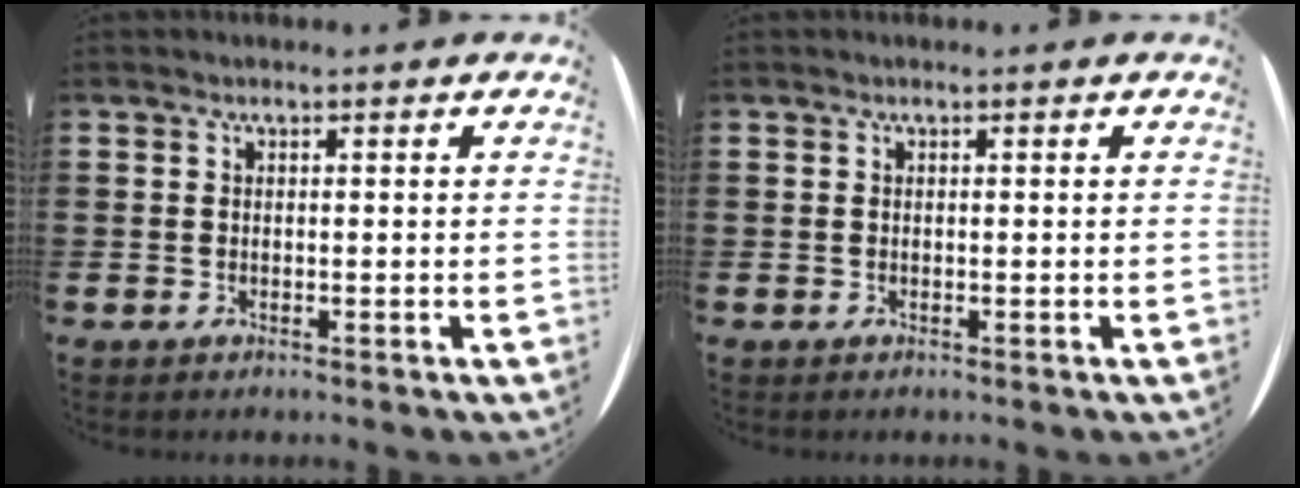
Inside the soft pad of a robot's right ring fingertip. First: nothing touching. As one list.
[{"total": 0.0}]